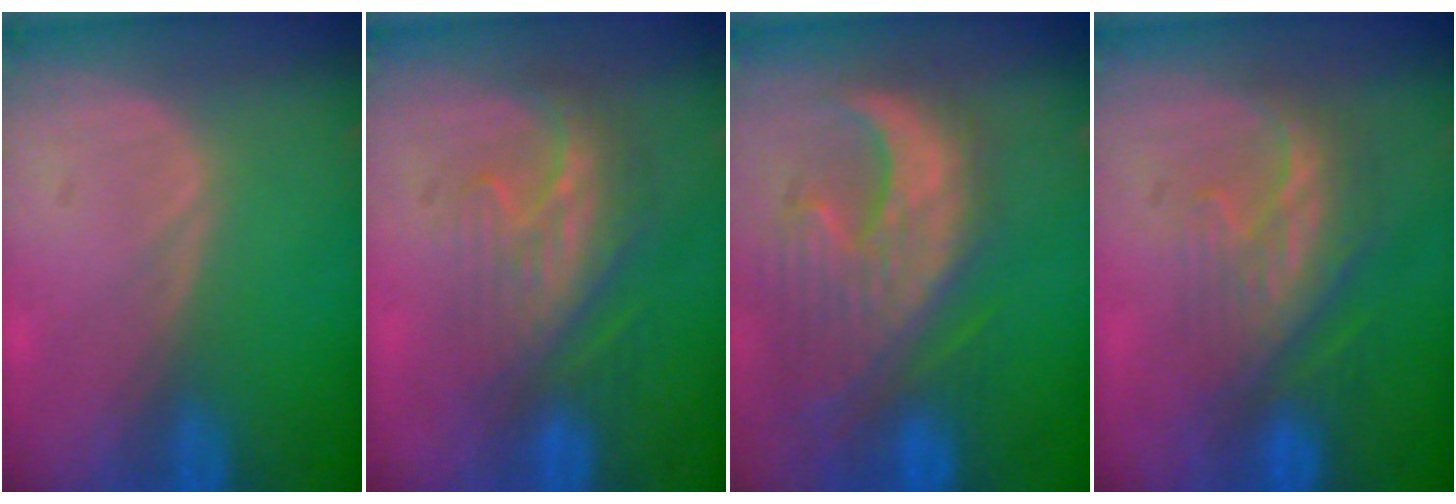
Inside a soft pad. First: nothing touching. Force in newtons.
{"total": 8.6, "press": 7.3, "slide": 4.6}
{"total": 12.6, "press": 11.1, "slide": 6.0}
{"total": 8.3, "press": 7.3, "slide": 3.8}